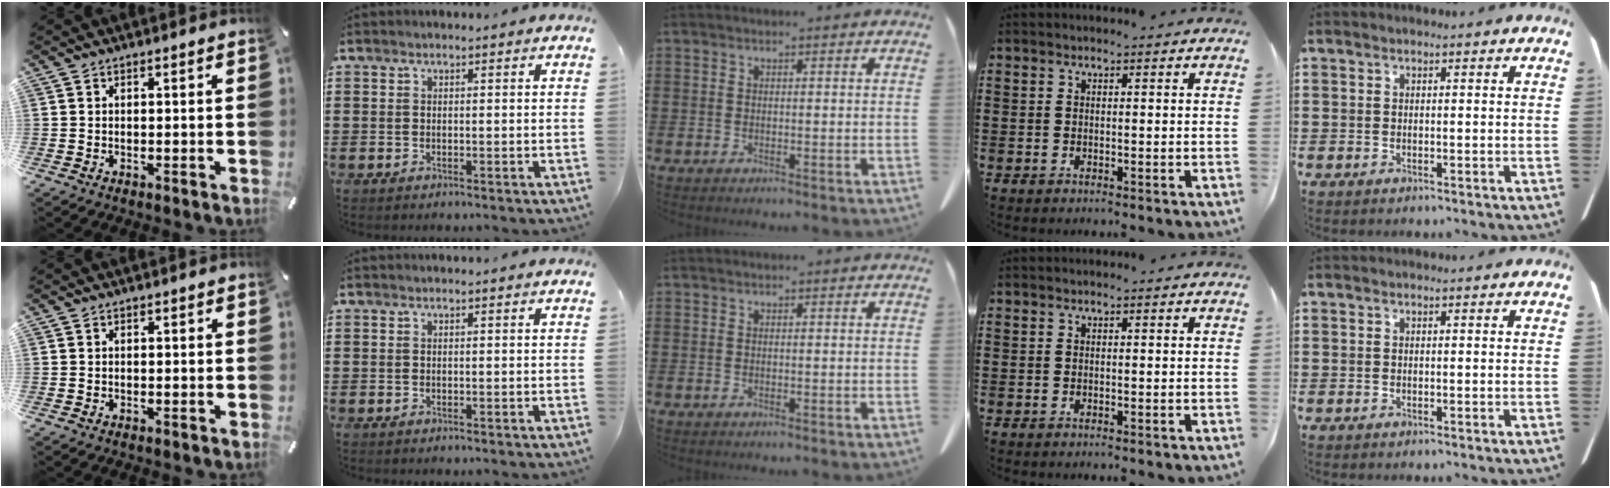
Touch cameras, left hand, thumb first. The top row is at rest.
{}